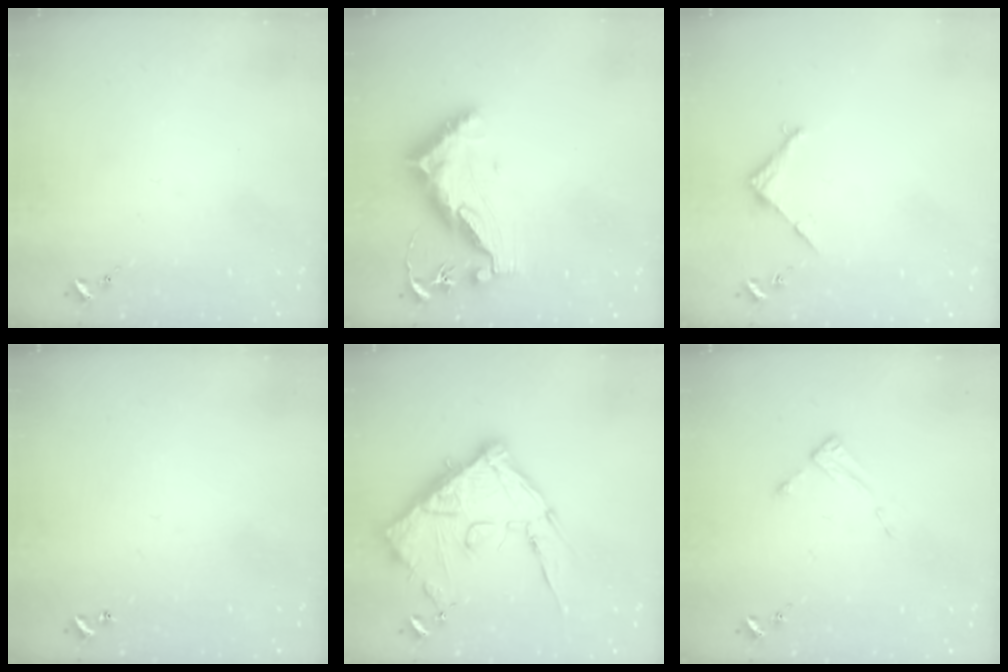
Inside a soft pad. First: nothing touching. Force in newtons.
{"total": 12.2, "press": 12.1, "slide": 0.7}
{"total": 2.9, "press": 2.8, "slide": 0.2}
{"total": 0.9, "press": 0.9, "slide": 0.2}
{"total": 17.2, "press": 17.2, "slide": 1.3}
{"total": 2.6, "press": 2.6, "slide": 0.3}